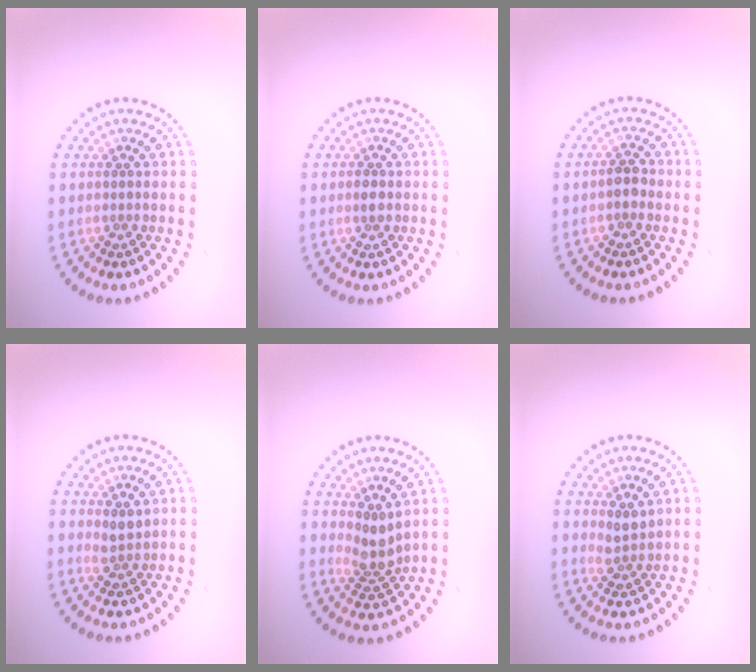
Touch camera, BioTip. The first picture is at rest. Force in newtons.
{"total": 1.1, "press": 1.1, "slide": 0.1}
{"total": 1.4, "press": 1.4, "slide": 0.4}
{"total": 1.6, "press": 1.4, "slide": 0.8}
{"total": 2.5, "press": 1.9, "slide": 1.7}
{"total": 1.8, "press": 1.5, "slide": 1.0}